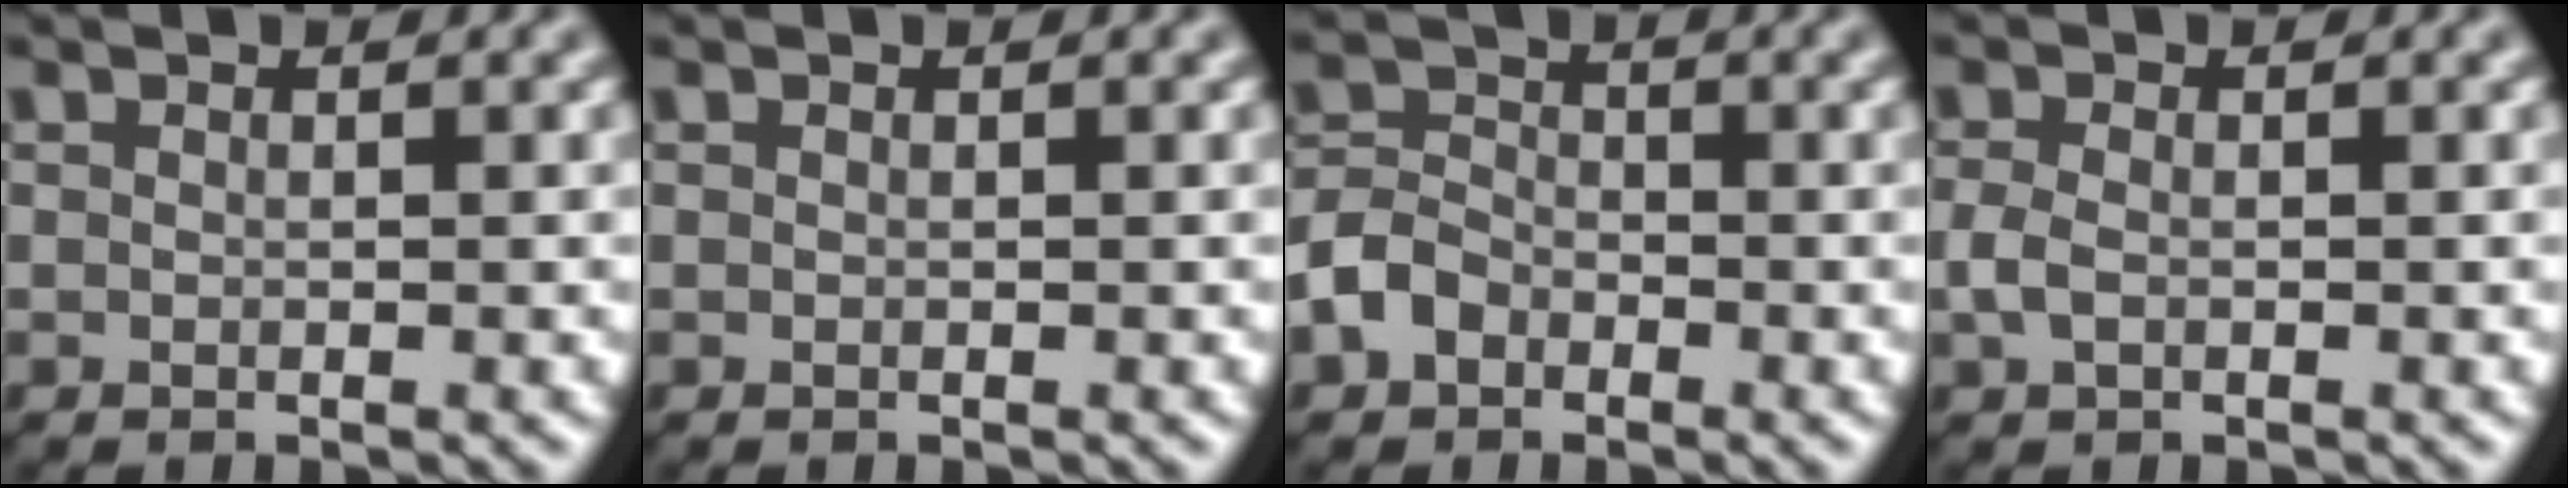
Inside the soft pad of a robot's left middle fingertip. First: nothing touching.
{"total": 0.0}
{"total": 3.1, "force": [-1.7, 2.3, 1.3], "torque": [-0.025, 0.006, -0.043]}
{"total": 1.6, "force": [-0.4, 1.0, 1.2], "torque": [-0.028, 0.001, -0.010]}